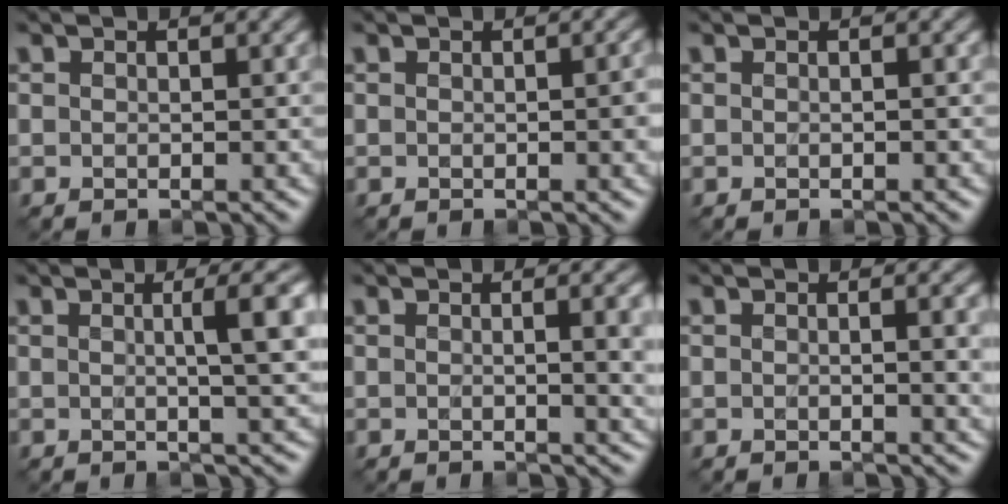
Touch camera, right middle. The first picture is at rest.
{"total": 2.2, "force": [-0.1, 0.7, 2.1], "torque": [-0.027, -0.001, 0.001]}
{"total": 0.6, "force": [0.0, 0.2, 0.6], "torque": [-0.010, -0.002, -0.006]}
{"total": 5.0, "force": [0.8, 1.0, 4.8], "torque": [-0.063, 0.010, 0.007]}
{"total": 5.9, "force": [0.4, 2.6, 5.2], "torque": [-0.033, 0.007, 0.004]}
{"total": 4.2, "force": [0.3, 1.7, 3.8], "torque": [-0.034, 0.002, 0.002]}